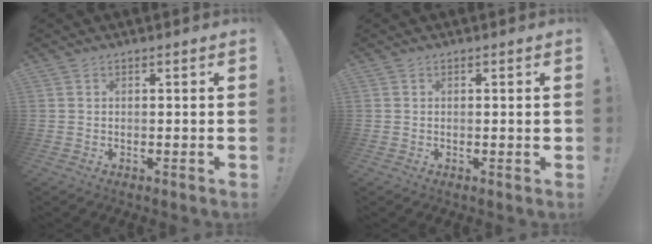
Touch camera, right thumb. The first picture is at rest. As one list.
[{"total": 1.3, "force": [0.2, 0.2, 1.3], "torque": [-0.017, -0.001, 0.001]}]